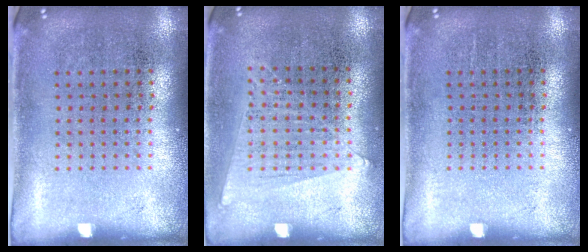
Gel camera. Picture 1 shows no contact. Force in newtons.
{"total": 0.7, "press": 0.5, "slide": 0.5}
{"total": 0.0}